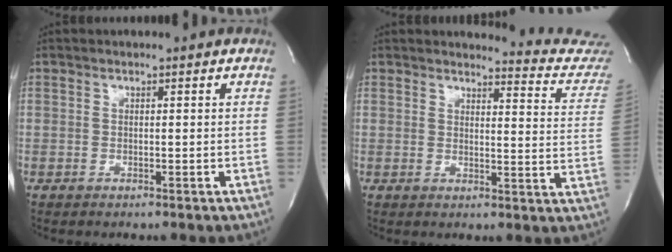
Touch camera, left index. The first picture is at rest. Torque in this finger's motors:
{"motor_torque": [0.42, -0.64, 0.09, 0.00]}